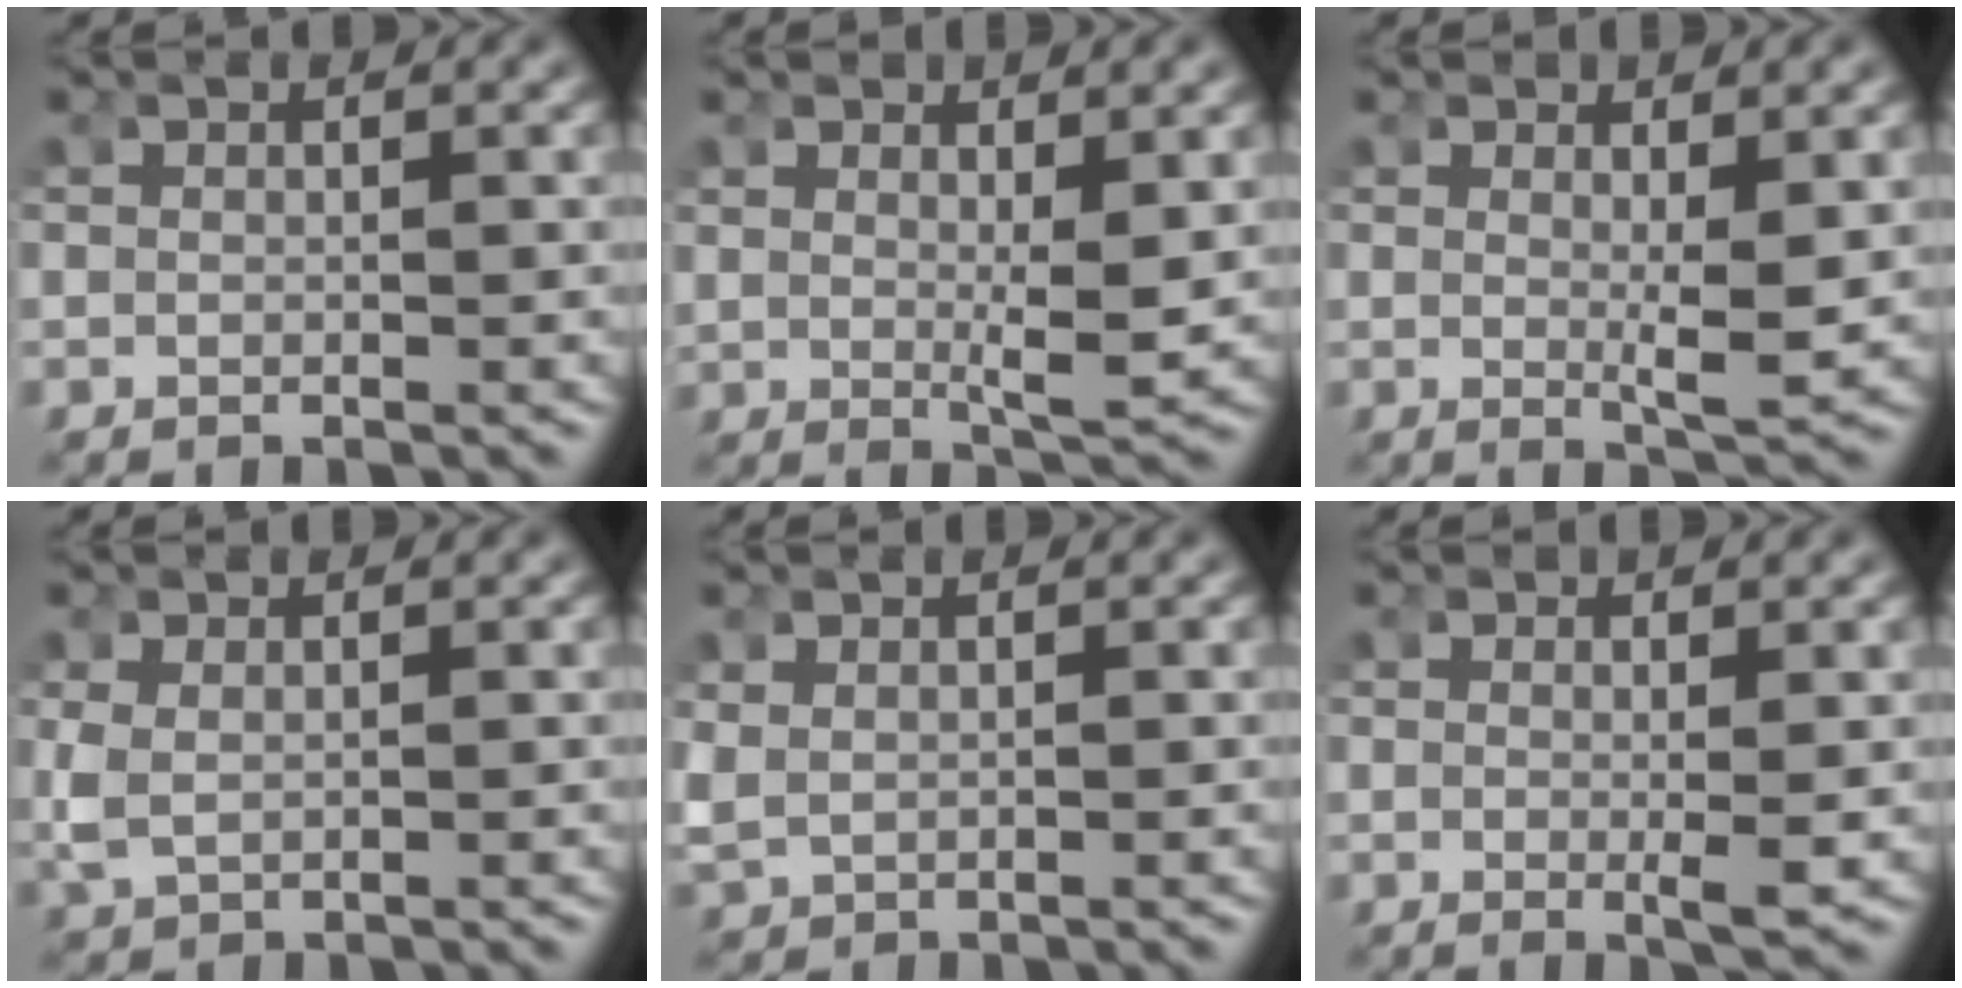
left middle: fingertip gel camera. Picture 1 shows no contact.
{"total": 2.4, "force": [0.9, 0.2, 2.3], "torque": [-0.045, -0.024, 0.026]}
{"total": 2.4, "force": [0.6, 0.0, 2.3], "torque": [-0.044, -0.023, 0.019]}
{"total": 2.2, "force": [0.1, 1.5, 1.6], "torque": [-0.060, -0.021, 0.022]}
{"total": 1.7, "force": [0.4, 1.4, 0.9], "torque": [-0.041, -0.014, 0.025]}
{"total": 1.6, "force": [0.0, -0.1, 1.5], "torque": [-0.027, -0.016, 0.006]}